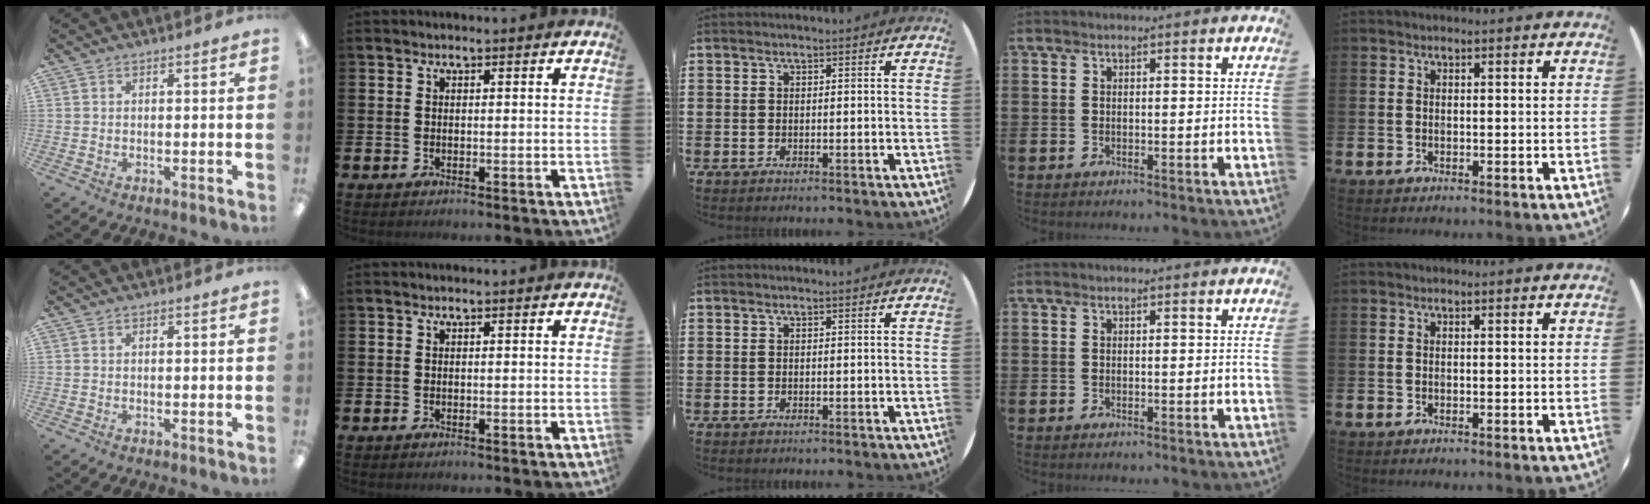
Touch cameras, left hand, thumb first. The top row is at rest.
{}